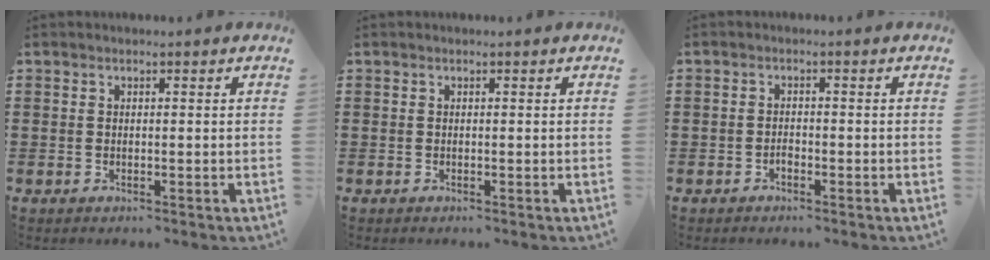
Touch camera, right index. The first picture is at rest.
{"total": 0.0}
{"total": 1.1, "force": [-0.7, 0.7, 0.5], "torque": [-0.013, -0.003, -0.014]}